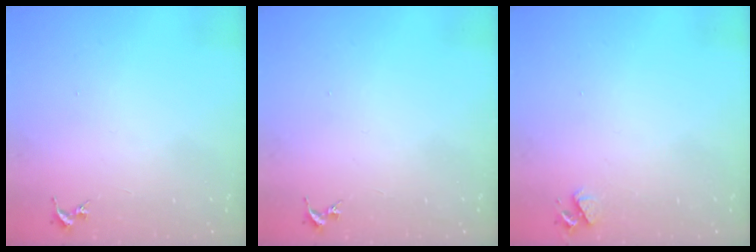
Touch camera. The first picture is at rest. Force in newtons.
{"total": 0.0}
{"total": 4.1, "press": 4.0, "slide": 0.6}